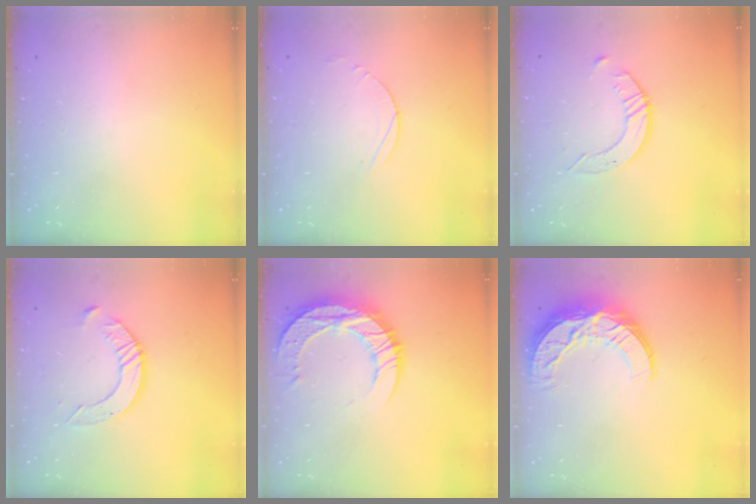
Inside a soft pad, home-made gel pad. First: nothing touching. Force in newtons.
{"total": 3.1, "press": 3.1, "slide": 0.3}
{"total": 4.4, "press": 4.3, "slide": 0.5}
{"total": 8.9, "press": 8.9, "slide": 0.9}
{"total": 13.6, "press": 13.6, "slide": 1.0}
{"total": 12.3, "press": 12.3, "slide": 0.9}